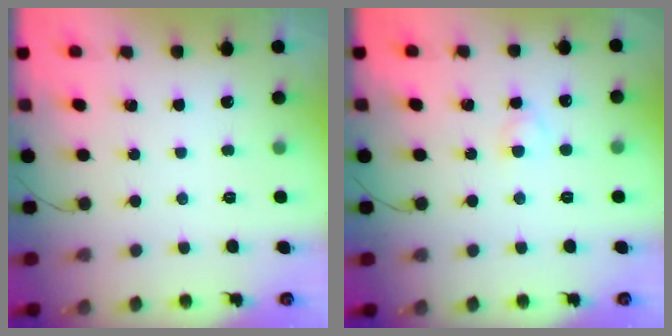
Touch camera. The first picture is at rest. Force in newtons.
{"total": 2.5, "press": 2.3, "slide": 1.1}